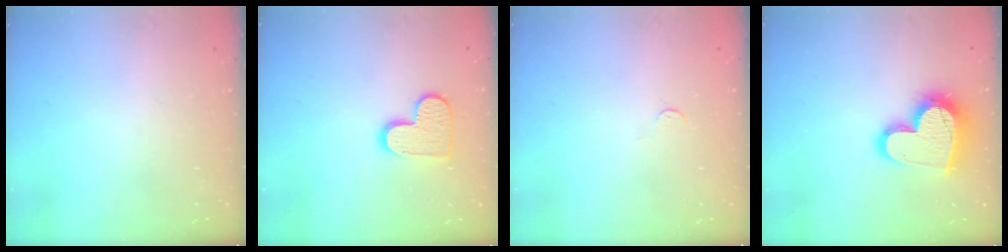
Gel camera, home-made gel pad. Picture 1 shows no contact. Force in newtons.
{"total": 10.5, "press": 10.5, "slide": 0.5}
{"total": 3.2, "press": 3.2, "slide": 0.2}
{"total": 17.9, "press": 17.9, "slide": 1.5}